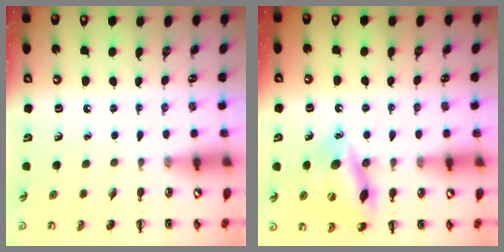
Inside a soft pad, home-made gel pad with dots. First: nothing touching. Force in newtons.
{"total": 14.8, "press": 14.6, "slide": 2.5}